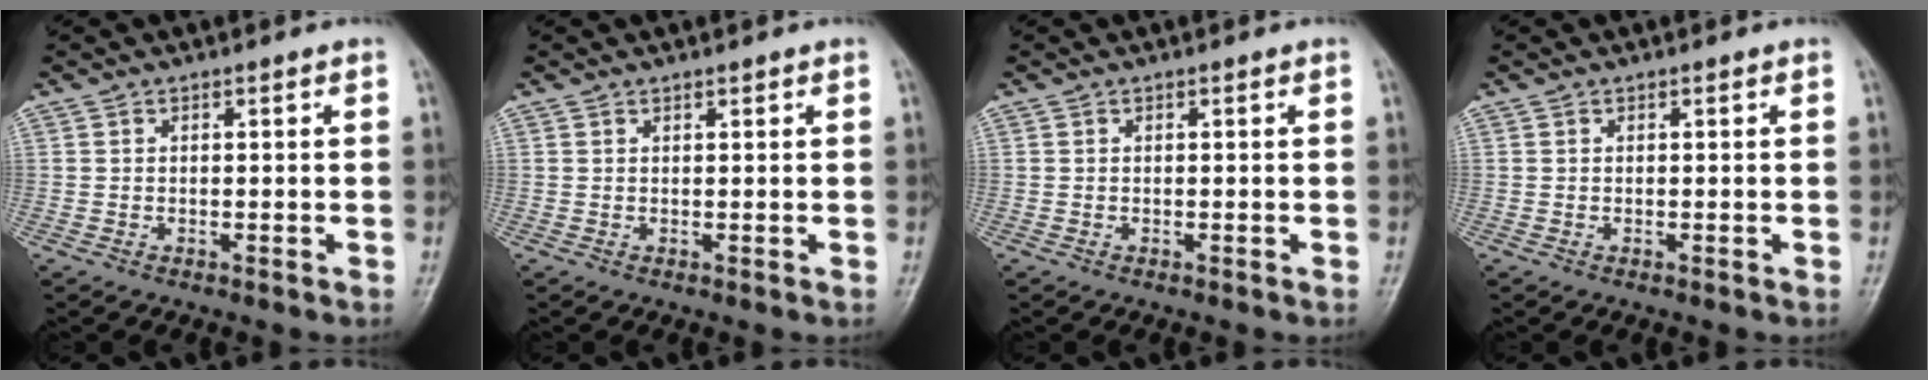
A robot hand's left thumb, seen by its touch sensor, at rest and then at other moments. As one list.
[{"total": 0.5, "force": [0.5, 0.1, 0.2], "torque": [-0.006, -0.003, 0.007]}, {"total": 0.0}, {"total": 0.0}]